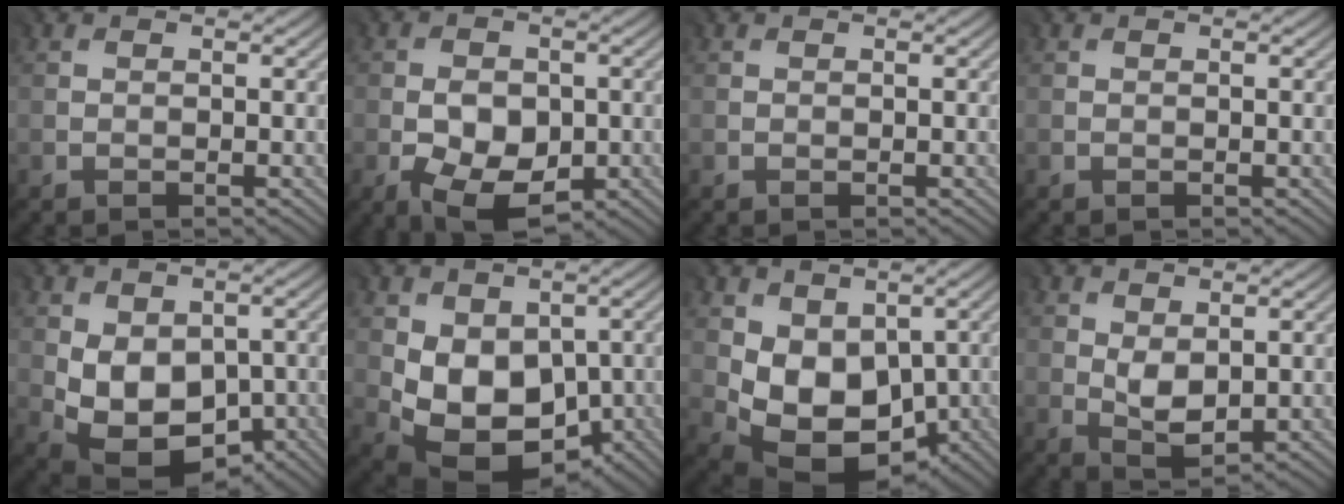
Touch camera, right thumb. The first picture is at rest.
{"total": 8.0, "force": [-2.9, 4.9, 5.6], "torque": [-0.108, -0.016, -0.054]}
{"total": 0.0}
{"total": 0.0}
{"total": 9.7, "force": [-1.8, 6.8, 6.7], "torque": [-0.125, -0.024, -0.027]}
{"total": 10.1, "force": [-1.2, 7.2, 7.0], "torque": [-0.132, -0.026, -0.019]}
{"total": 9.3, "force": [-0.5, 6.8, 6.4], "torque": [-0.132, -0.029, -0.005]}
{"total": 3.6, "force": [0.4, 2.1, 2.8], "torque": [-0.063, -0.006, 0.016]}